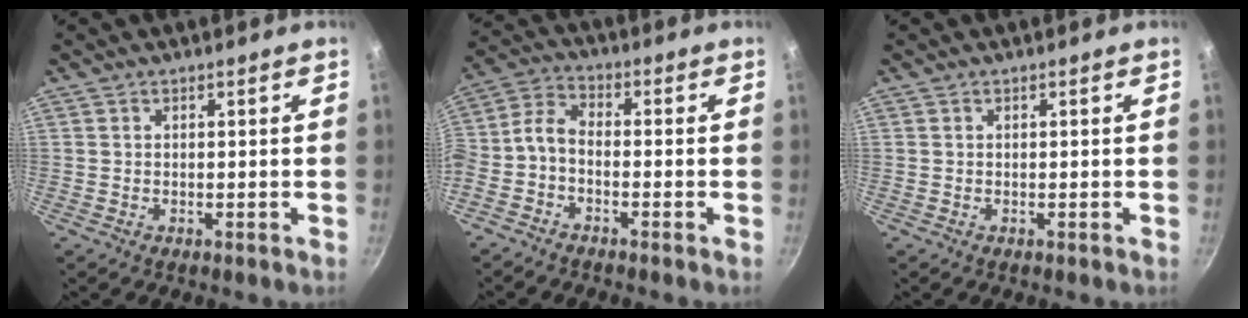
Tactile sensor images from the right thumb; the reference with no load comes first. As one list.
[{"total": 5.8, "force": [-2.2, 3.1, 4.4], "torque": [-0.112, 0.039, -0.060]}, {"total": 0.0}]